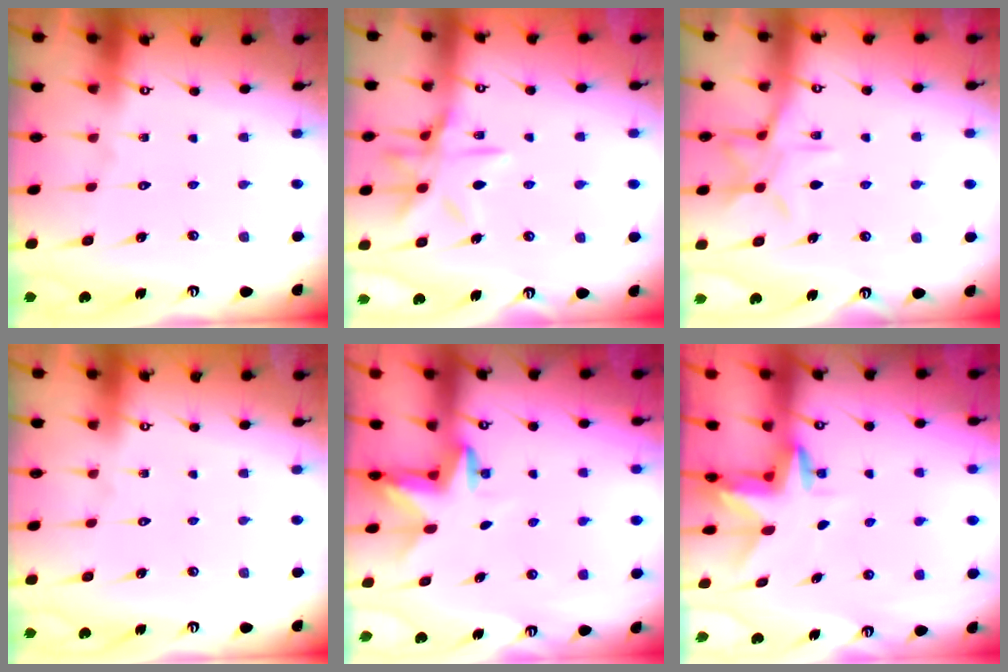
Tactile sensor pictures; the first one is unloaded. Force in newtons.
{"total": 11.1, "press": 11.0, "slide": 0.8}
{"total": 10.4, "press": 10.4, "slide": 0.7}
{"total": 0.0}
{"total": 2.9, "press": 2.9, "slide": 0.7}
{"total": 3.0, "press": 3.0, "slide": 0.2}